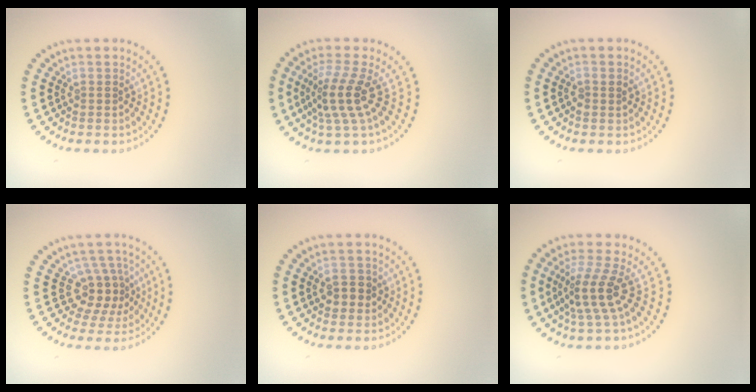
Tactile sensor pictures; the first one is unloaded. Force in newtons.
{"total": 3.7, "press": 2.6, "slide": 2.6}
{"total": 0.8, "press": 0.8, "slide": 0.1}
{"total": 3.4, "press": 2.6, "slide": 2.2}
{"total": 1.9, "press": 1.9, "slide": 0.3}
{"total": 3.7, "press": 2.6, "slide": 2.6}